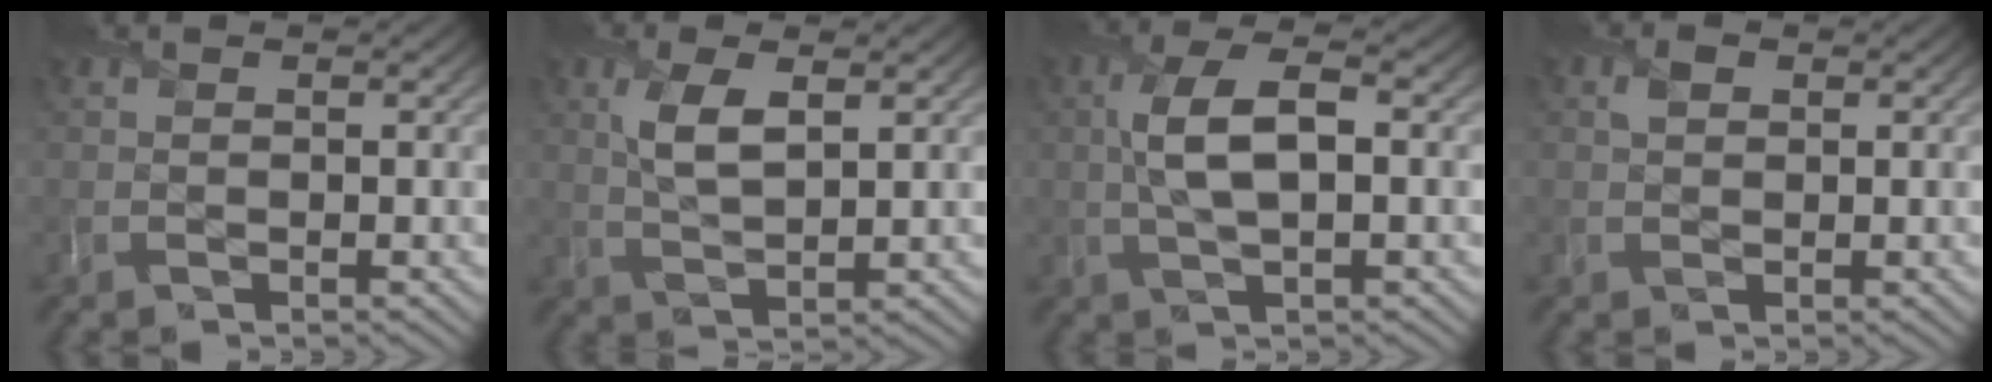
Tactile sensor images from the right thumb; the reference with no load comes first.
{"total": 4.7, "force": [1.6, 1.9, 4.0], "torque": [-0.093, -0.001, 0.034]}
{"total": 6.5, "force": [0.4, 2.5, 6.0], "torque": [-0.132, 0.009, 0.003]}
{"total": 1.2, "force": [0.5, 0.9, 0.5], "torque": [-0.010, 0.002, 0.008]}